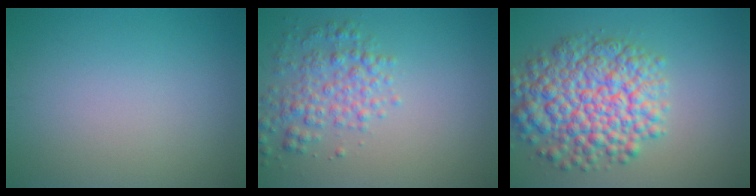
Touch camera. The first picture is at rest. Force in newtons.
{"total": 3.6, "press": 3.6, "slide": 0.2}
{"total": 9.1, "press": 9.1, "slide": 0.4}